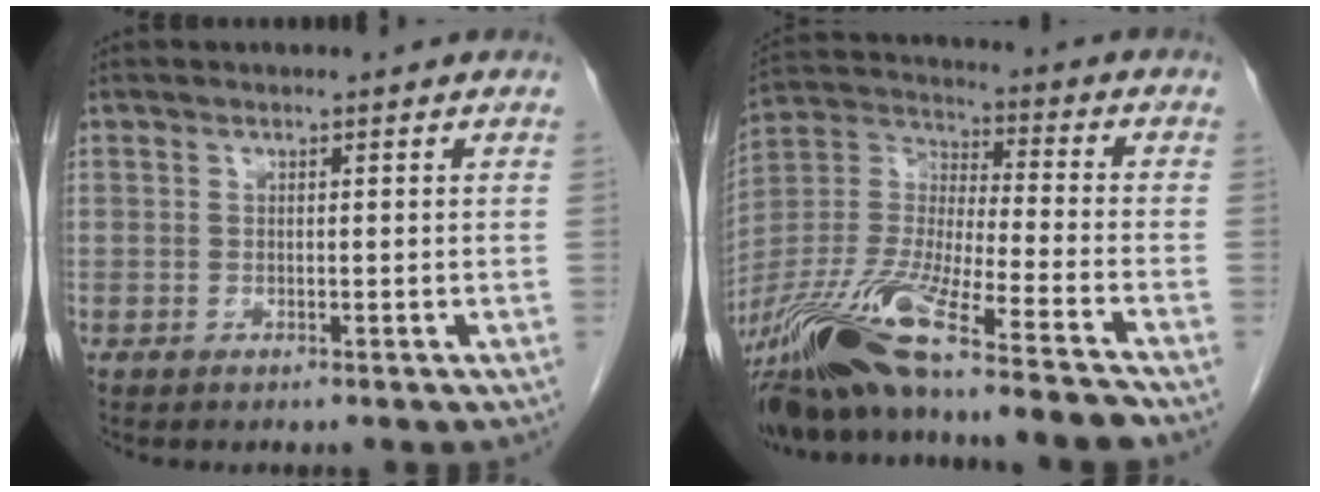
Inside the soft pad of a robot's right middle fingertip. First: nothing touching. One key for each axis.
{"total": 22.8, "fx": -18.1, "fy": 0.5, "fz": 13.9, "tx": -0.304, "ty": -0.039, "tz": -0.333}